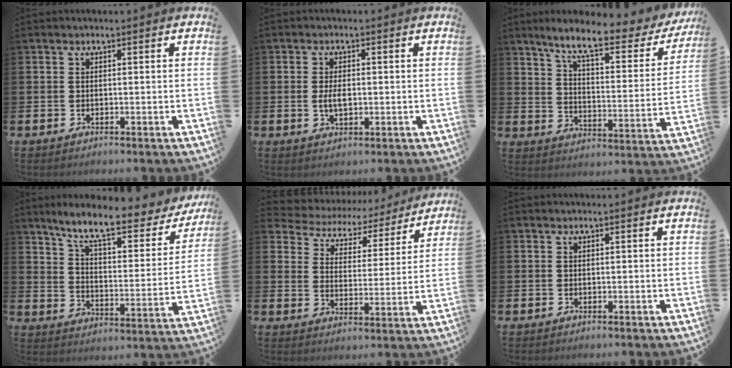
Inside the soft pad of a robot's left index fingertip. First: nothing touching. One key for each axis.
{"total": 2.9, "fx": 0.0, "fy": 1.6, "fz": 2.4, "tx": -0.037, "ty": 0.001, "tz": -0.004}
{"total": 8.1, "fx": 6.5, "fy": 1.7, "fz": 4.5, "tx": -0.108, "ty": -0.042, "tz": 0.101}
{"total": 8.9, "fx": 7.3, "fy": 1.8, "fz": 4.7, "tx": -0.114, "ty": -0.048, "tz": 0.116}
{"total": 4.8, "fx": 4.0, "fy": 2.6, "fz": 0.4, "tx": -0.034, "ty": -0.038, "tz": 0.062}
{"total": 0.0}